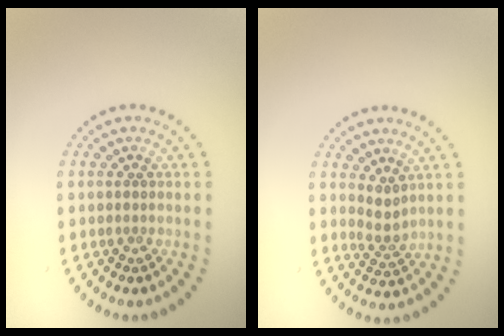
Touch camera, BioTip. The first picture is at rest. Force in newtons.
{"total": 1.8, "press": 1.3, "slide": 1.2}